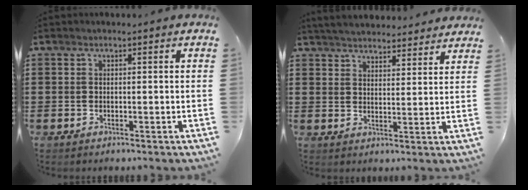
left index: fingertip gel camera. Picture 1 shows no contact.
{"total": 4.4, "force": [4.3, 0.3, 0.5], "torque": [-0.025, -0.019, 0.078]}